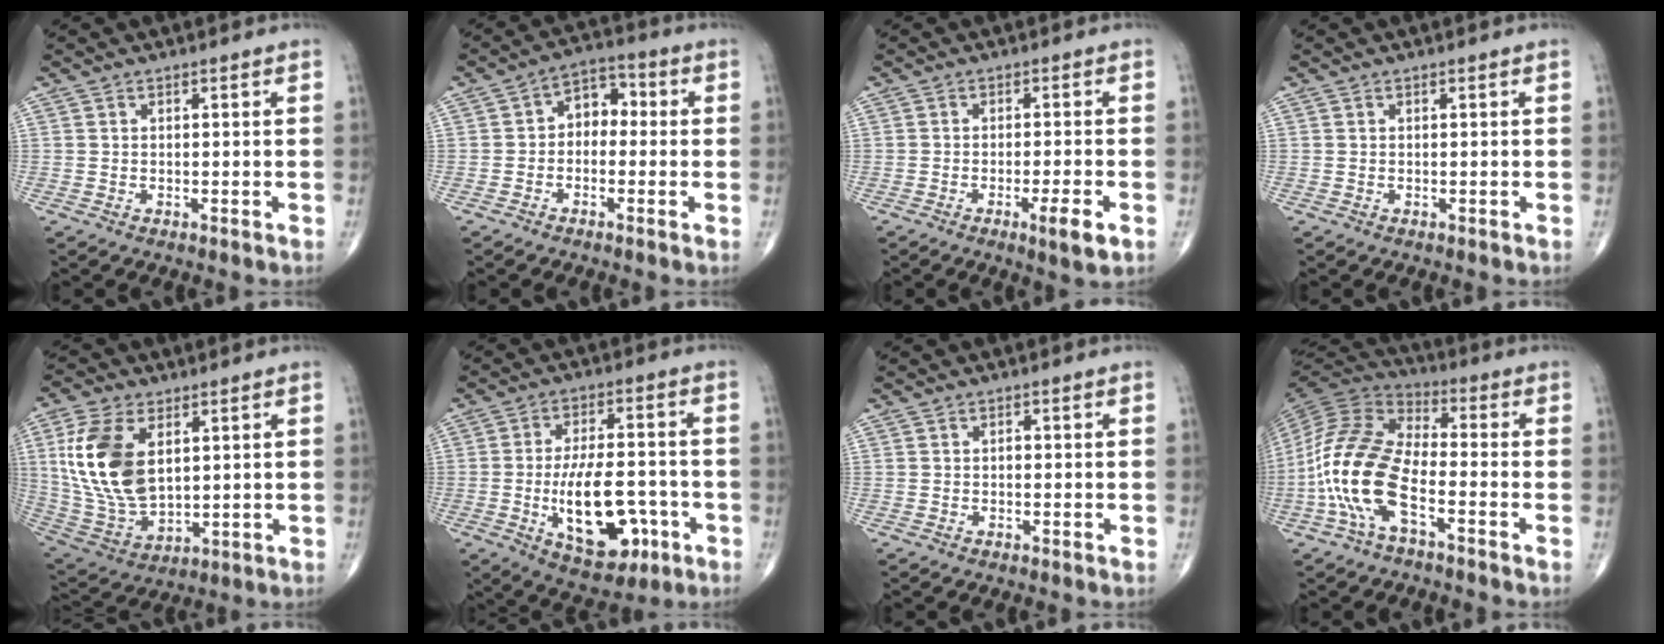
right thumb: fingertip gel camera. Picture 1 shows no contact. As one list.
[{"total": 6.3, "force": [-0.4, 4.6, 4.3], "torque": [-0.038, 0.029, -0.024]}, {"total": 5.1, "force": [-2.3, 0.6, 4.5], "torque": [-0.073, -0.002, -0.035]}, {"total": 0.0}, {"total": 17.2, "force": [4.3, 10.0, 13.4], "torque": [-0.266, -0.019, 0.093]}, {"total": 15.6, "force": [-4.4, 7.7, 12.8], "torque": [-0.188, 0.019, -0.057]}, {"total": 0.5, "force": [-0.1, 0.4, 0.4], "torque": [-0.005, 0.002, -0.004]}, {"total": 15.9, "force": [-5.6, 6.7, 13.3], "torque": [-0.285, 0.038, -0.114]}]